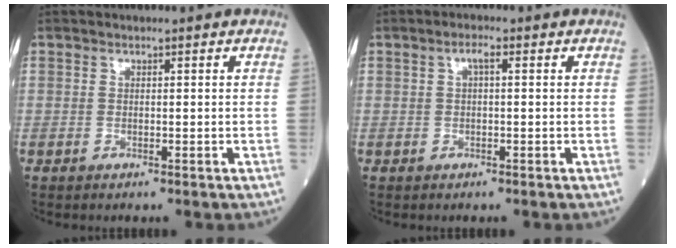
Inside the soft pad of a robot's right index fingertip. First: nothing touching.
{"total": 1.6, "force": [0.4, 0.4, 1.5], "torque": [-0.028, 0.005, 0.005]}